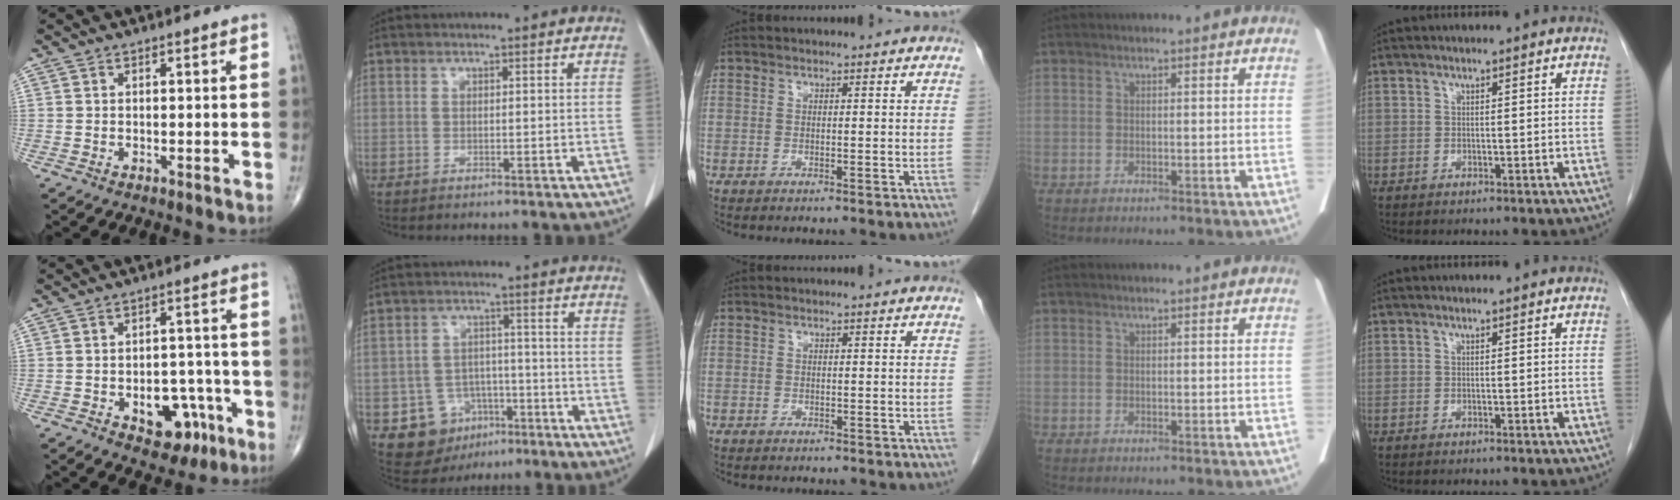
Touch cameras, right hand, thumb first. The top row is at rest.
{"thumb": {"total": 10.0, "force": [-4.3, 6.3, 6.4], "torque": [-0.048, 0.038, -0.050]}, "index": {"total": 9.1, "force": [-4.1, 7.9, 2.2], "torque": [-0.036, 0.018, -0.050]}, "middle": {"total": 0.6, "force": [-0.5, 0.4, 0.0], "torque": [-0.007, 0.003, -0.009]}}